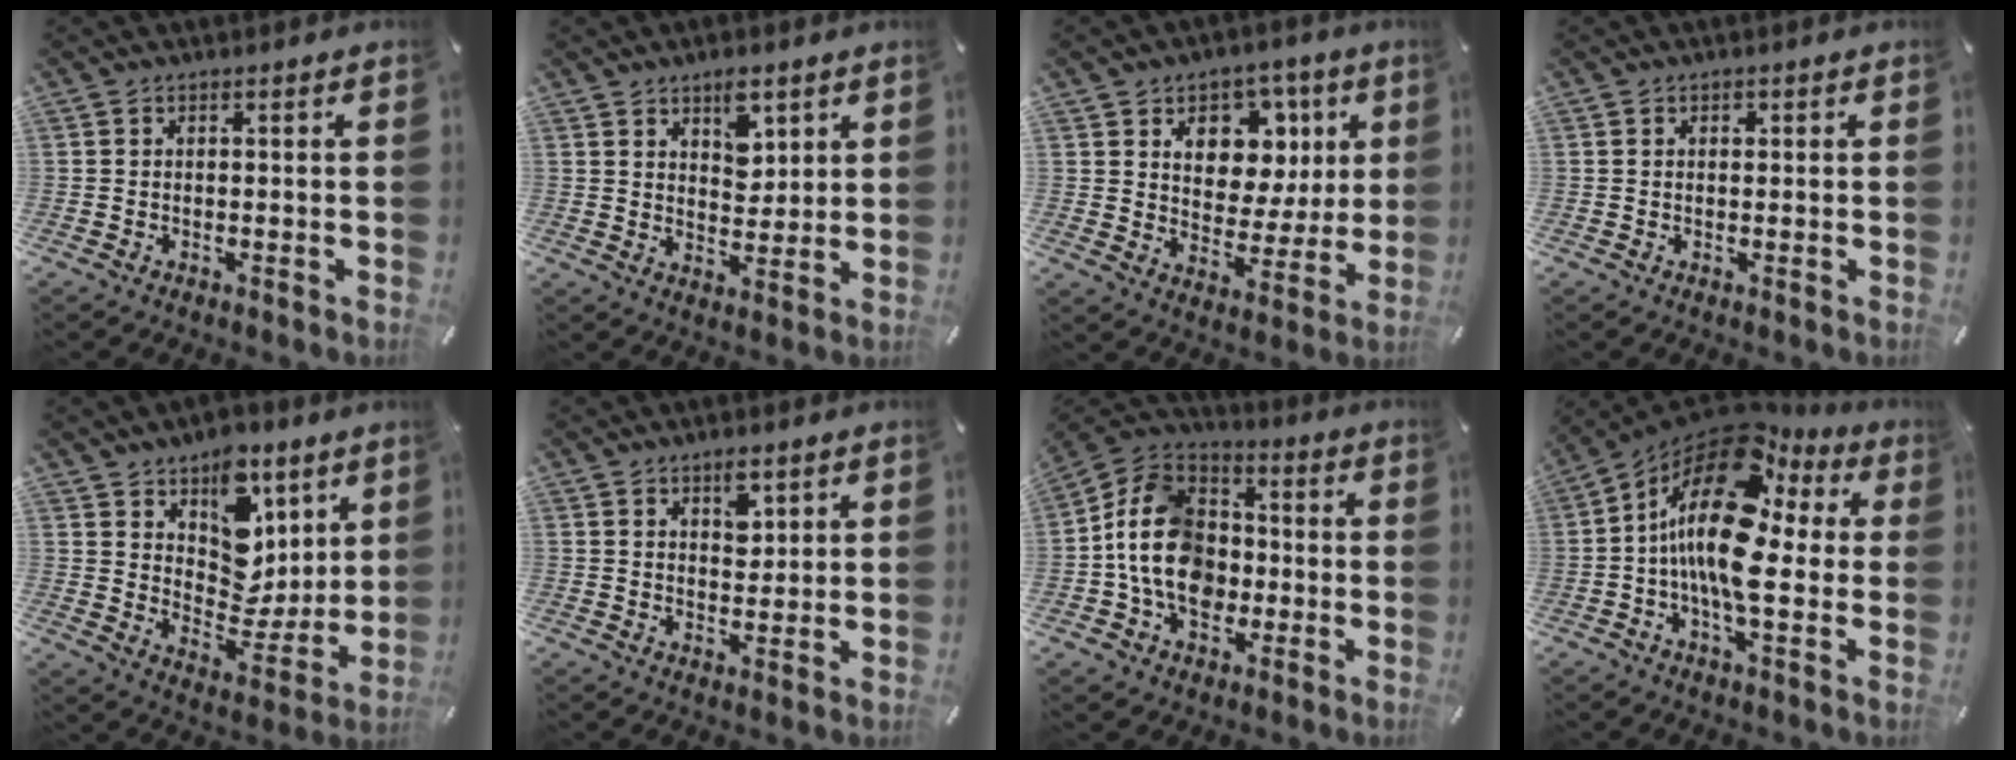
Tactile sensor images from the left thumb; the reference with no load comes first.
{"total": 6.9, "force": [4.3, 4.4, 3.3], "torque": [-0.032, -0.019, 0.069]}
{"total": 12.1, "force": [4.7, 10.0, 5.0], "torque": [-0.061, -0.031, 0.087]}
{"total": 0.9, "force": [0.2, 0.7, 0.5], "torque": [-0.012, 0.003, 0.003]}
{"total": 13.3, "force": [7.0, 10.2, 4.8], "torque": [-0.043, -0.078, 0.129]}
{"total": 5.1, "force": [3.0, 3.1, 2.8], "torque": [-0.022, -0.015, 0.045]}
{"total": 14.7, "force": [-3.0, 11.8, 8.4], "torque": [-0.178, 0.025, -0.056]}
{"total": 20.0, "force": [1.9, 9.8, 17.2], "torque": [-0.328, -0.026, 0.030]}